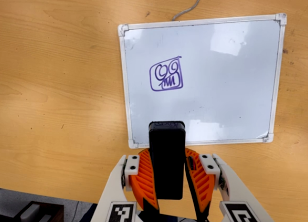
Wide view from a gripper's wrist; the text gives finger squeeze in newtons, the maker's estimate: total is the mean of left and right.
{"total": 11.1, "left": 8.4, "right": 13.7}